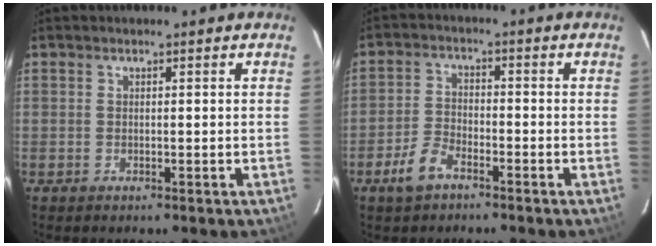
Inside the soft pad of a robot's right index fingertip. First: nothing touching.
{"total": 5.6, "force": [-3.8, 2.5, 3.2], "torque": [-0.082, 0.004, -0.075]}